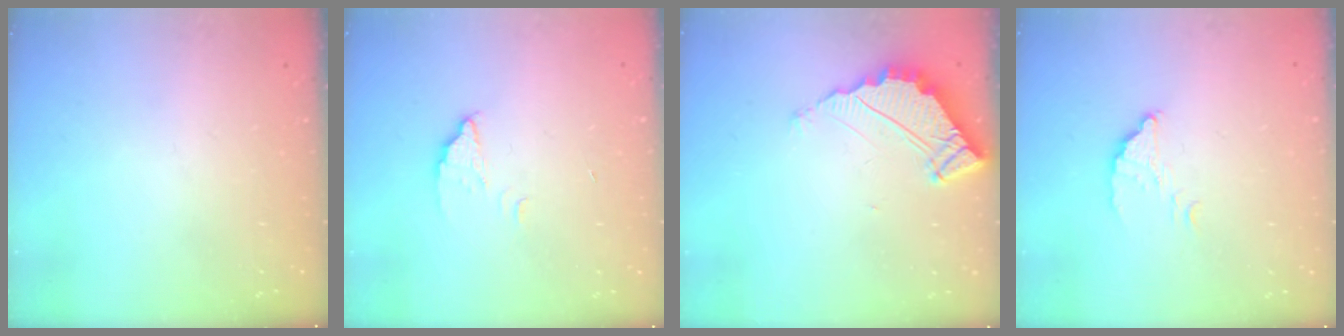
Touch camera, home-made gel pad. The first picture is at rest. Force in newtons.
{"total": 2.2, "press": 2.2, "slide": 0.1}
{"total": 5.1, "press": 5.1, "slide": 0.2}
{"total": 2.3, "press": 2.3, "slide": 0.0}